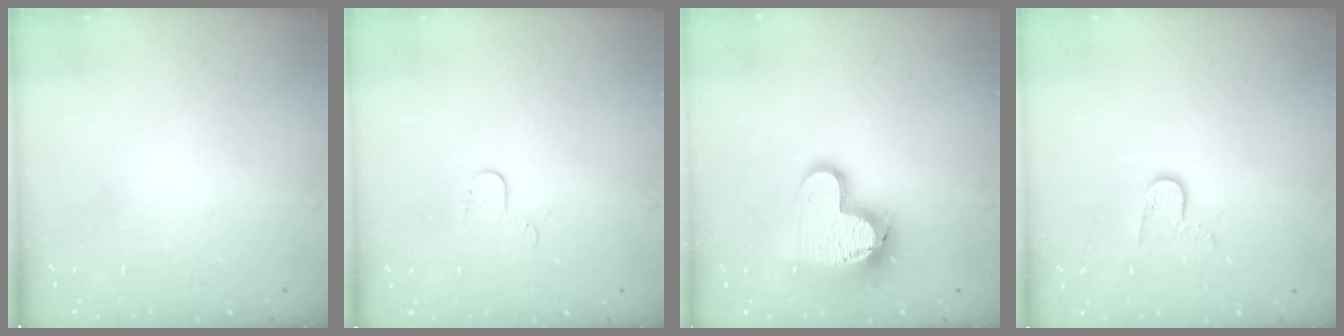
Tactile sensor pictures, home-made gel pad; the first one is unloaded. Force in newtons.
{"total": 4.2, "press": 4.2, "slide": 0.4}
{"total": 15.0, "press": 15.0, "slide": 1.0}
{"total": 6.3, "press": 6.3, "slide": 0.5}